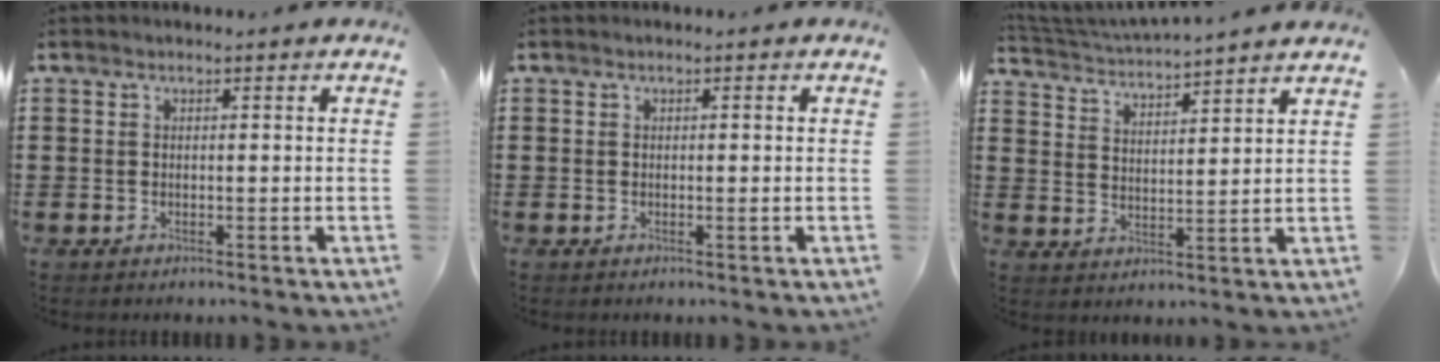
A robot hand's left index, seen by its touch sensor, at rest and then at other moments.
{"total": 0.6, "force": [0.1, 0.0, 0.6], "torque": [-0.010, -0.002, 0.002]}
{"total": 4.1, "force": [4.0, -0.4, 0.5], "torque": [-0.030, -0.027, 0.067]}